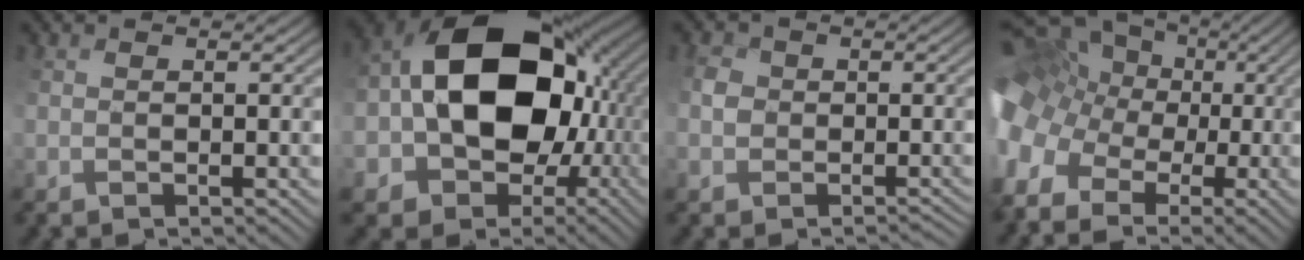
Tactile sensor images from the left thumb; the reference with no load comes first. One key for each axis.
{"total": 18.3, "fx": 1.3, "fy": 13.5, "fz": 12.3, "tx": -0.228, "ty": 0.009, "tz": 0.023}
{"total": 4.1, "fx": -1.9, "fy": 3.6, "fz": 0.9, "tx": -0.011, "ty": 0.002, "tz": -0.030}
{"total": 14.4, "fx": -1.6, "fy": 11.9, "fz": 8.0, "tx": -0.225, "ty": 0.007, "tz": -0.033}